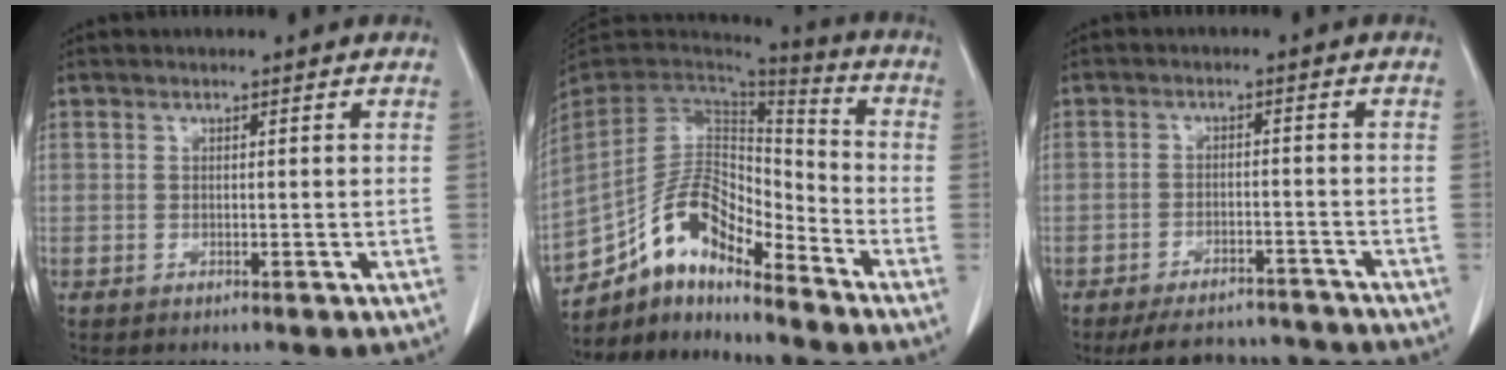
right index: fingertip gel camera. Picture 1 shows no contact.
{"total": 14.0, "force": [-10.4, 5.0, 7.8], "torque": [-0.146, 0.040, -0.193]}
{"total": 9.6, "force": [-9.1, 2.6, 1.5], "torque": [-0.016, 0.008, -0.124]}